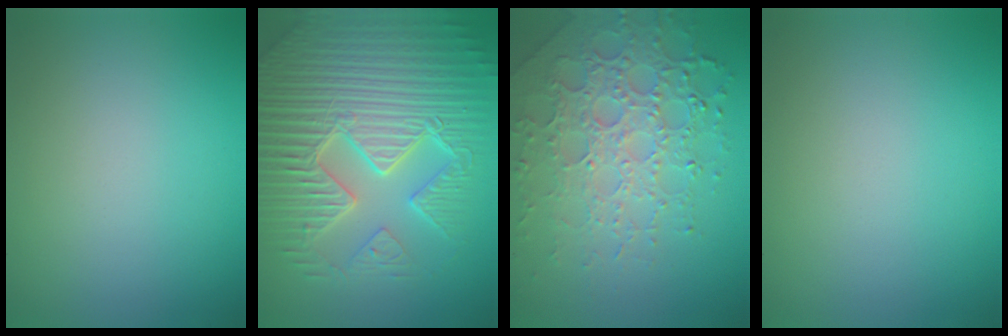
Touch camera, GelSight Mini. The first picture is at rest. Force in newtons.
{"total": 9.5, "press": 6.5, "slide": 7.0}
{"total": 7.0, "press": 5.1, "slide": 4.7}
{"total": 0.0}